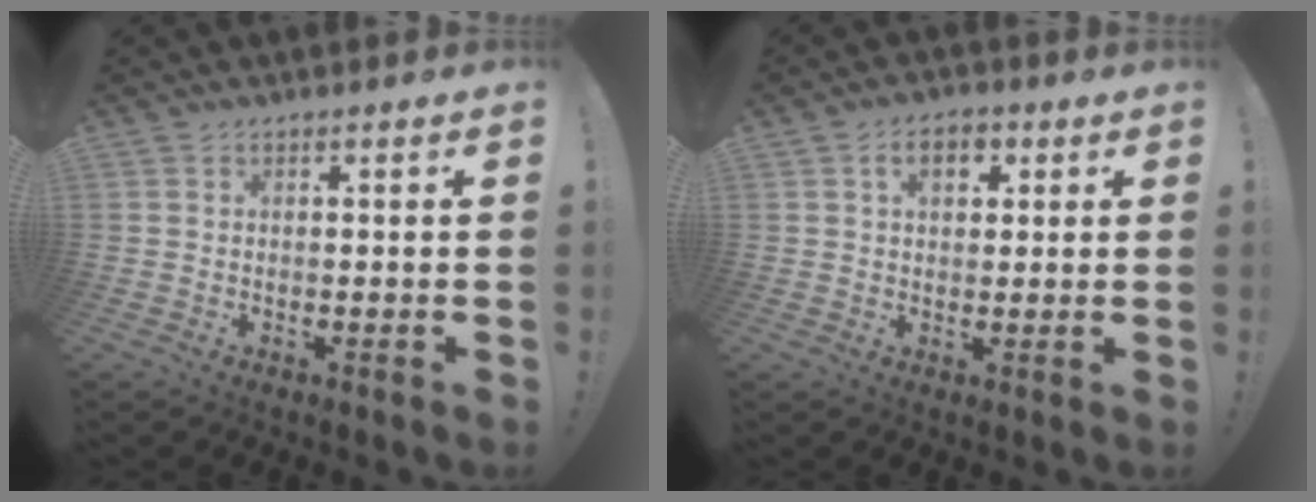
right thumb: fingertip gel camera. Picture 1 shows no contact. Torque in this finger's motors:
{"motor_torque": [0.50, 1.24, 0.37, 0.01, 0.00]}